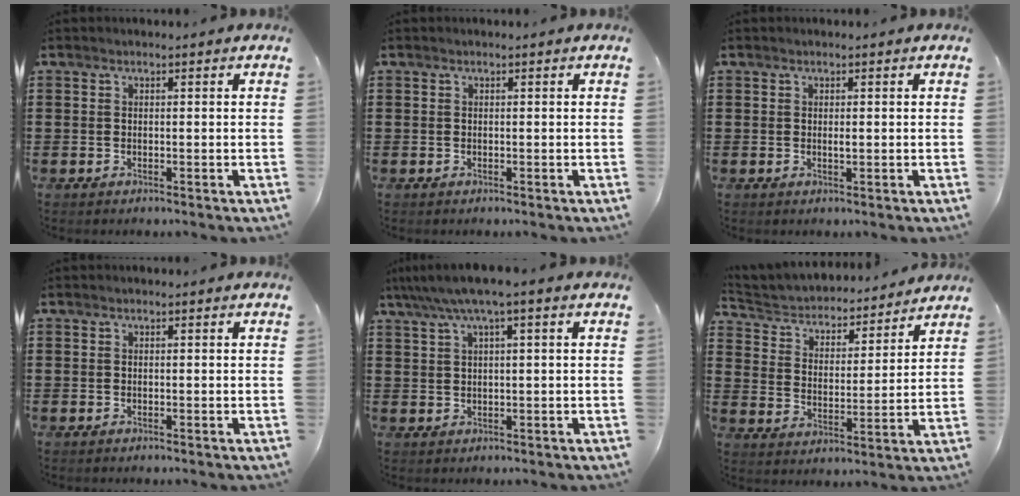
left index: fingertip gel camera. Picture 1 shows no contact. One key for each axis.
{"total": 0.0}
{"total": 0.8, "fx": 0.1, "fy": 0.2, "fz": 0.8, "tx": -0.016, "ty": -0.002, "tz": 0.003}
{"total": 0.0}
{"total": 3.7, "fx": 1.6, "fy": 0.1, "fz": 3.3, "tx": -0.066, "ty": 0.004, "tz": 0.026}
{"total": 3.7, "fx": 3.6, "fy": 1.0, "fz": 0.4, "tx": -0.033, "ty": -0.029, "tz": 0.053}